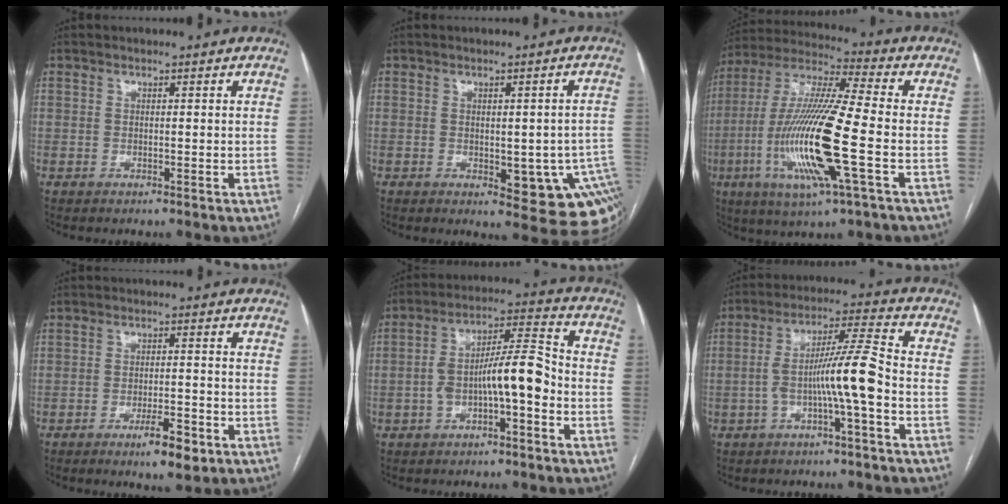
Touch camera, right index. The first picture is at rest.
{"total": 13.4, "force": [-3.5, 5.3, 11.8], "torque": [-0.090, 0.012, -0.027]}
{"total": 18.8, "force": [-4.7, 1.1, 18.2], "torque": [-0.379, -0.016, -0.090]}
{"total": 5.3, "force": [-3.0, 1.1, 4.2], "torque": [-0.068, -0.002, -0.043]}
{"total": 10.2, "force": [-2.6, 2.2, 9.6], "torque": [-0.170, 0.035, -0.041]}
{"total": 9.4, "force": [-2.6, -0.3, 9.1], "torque": [-0.162, 0.024, -0.045]}